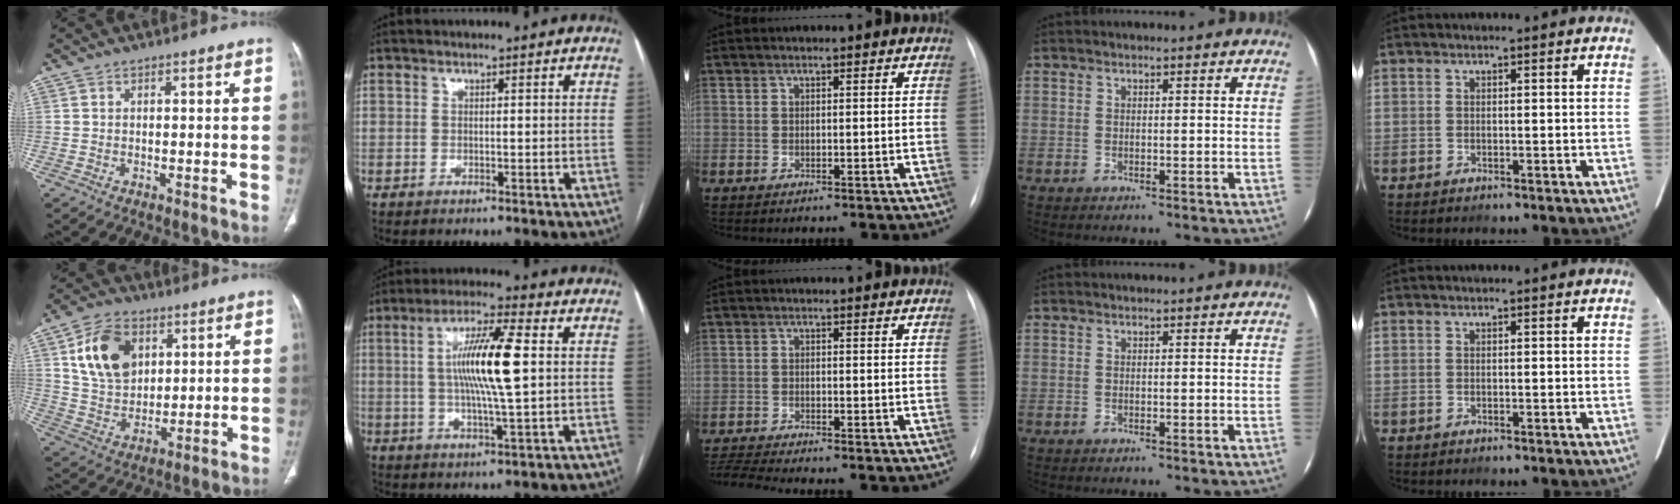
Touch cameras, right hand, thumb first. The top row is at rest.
{"thumb": {"total": 13.3, "force": [4.9, 9.2, 8.3], "torque": [-0.124, -0.014, 0.095]}, "index": {"total": 11.9, "force": [1.5, 0.9, 11.8], "torque": [-0.218, 0.003, 0.025]}, "middle": {"total": 4.8, "force": [-4.4, -1.2, 1.2], "torque": [-0.027, -0.016, -0.078]}}